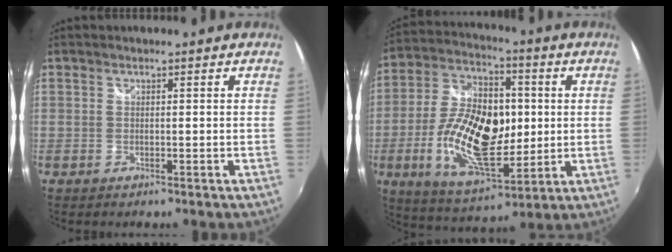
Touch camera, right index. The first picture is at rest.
{"total": 19.2, "force": [-1.5, 10.6, 15.9], "torque": [-0.315, 0.002, -0.017]}